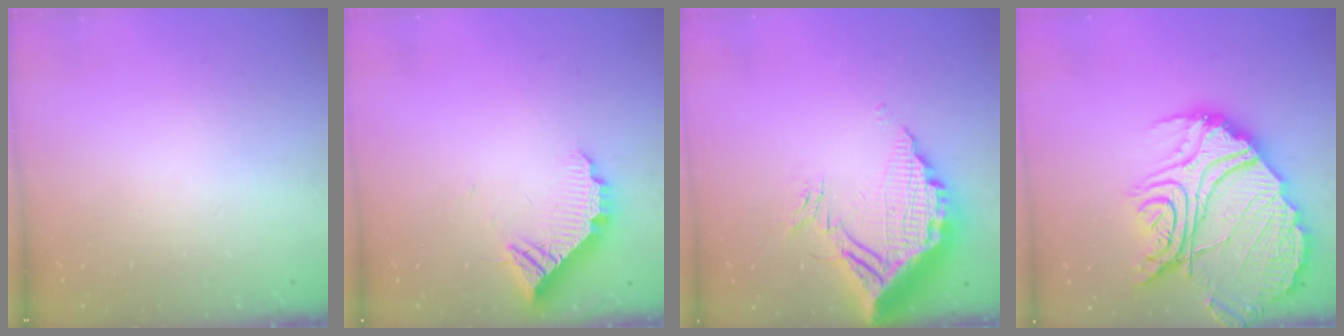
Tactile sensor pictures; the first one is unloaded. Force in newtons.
{"total": 10.1, "press": 10.1, "slide": 0.4}
{"total": 16.4, "press": 16.3, "slide": 1.5}
{"total": 27.7, "press": 27.6, "slide": 2.4}